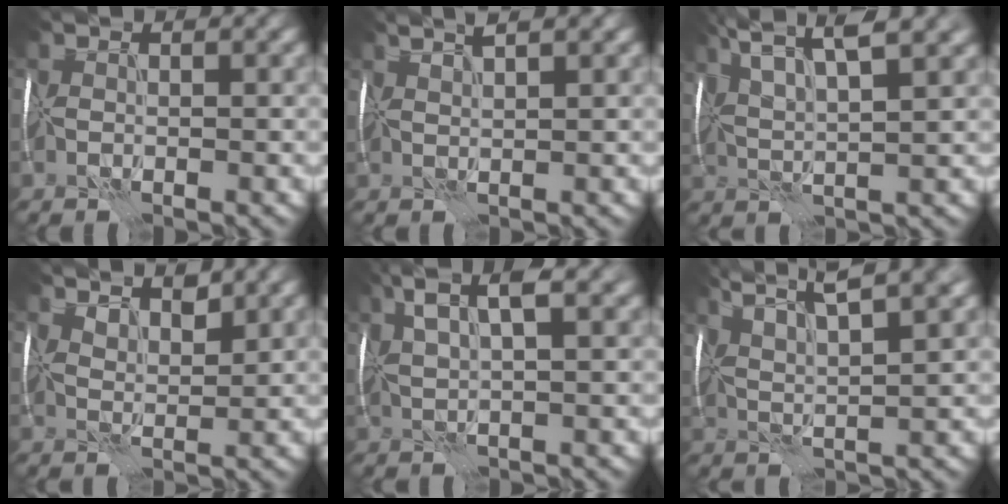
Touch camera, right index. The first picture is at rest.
{"total": 3.0, "force": [2.3, 0.3, 1.8], "torque": [-0.026, 0.021, 0.034]}
{"total": 7.2, "force": [4.8, 1.1, 5.2], "torque": [-0.085, 0.023, 0.081]}
{"total": 3.0, "force": [2.8, 0.6, 0.8], "torque": [-0.012, 0.000, 0.054]}
{"total": 6.1, "force": [3.6, 1.2, 4.8], "torque": [-0.090, 0.021, 0.060]}
{"total": 9.5, "force": [6.9, 1.9, 6.3], "torque": [-0.093, 0.036, 0.087]}